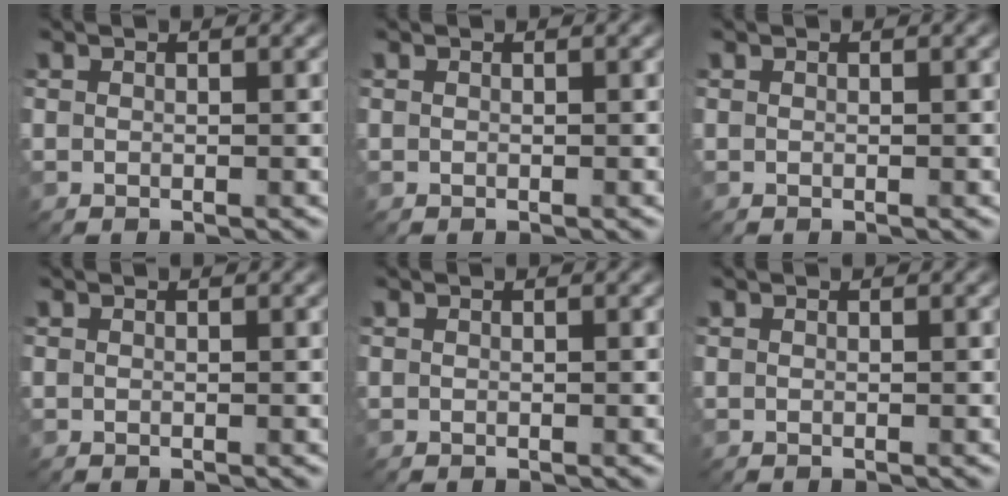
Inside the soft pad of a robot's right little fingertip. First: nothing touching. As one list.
[{"total": 0.0}, {"total": 0.0}, {"total": 0.0}, {"total": 0.0}, {"total": 0.0}]